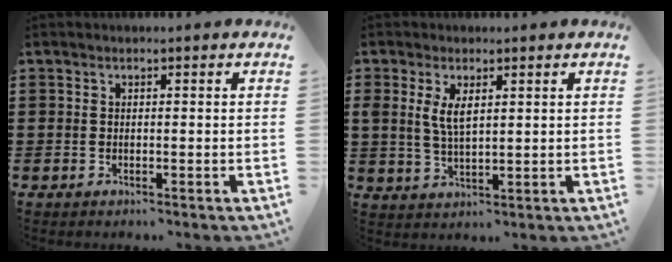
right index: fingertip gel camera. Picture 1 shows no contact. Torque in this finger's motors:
{"motor_torque": [0.35, 0.18, 0.15, 0.14]}